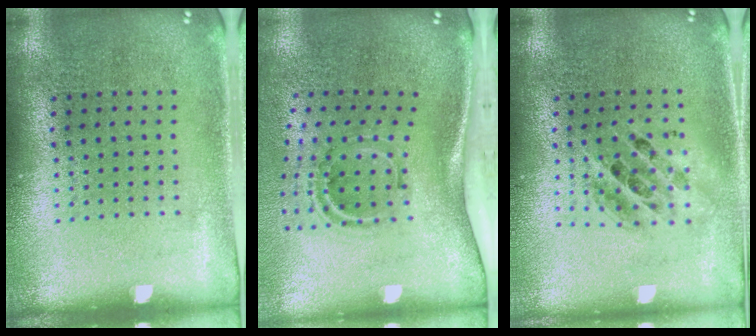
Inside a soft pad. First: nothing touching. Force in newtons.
{"total": 2.2, "press": 1.2, "slide": 1.8}
{"total": 1.3, "press": 1.2, "slide": 0.7}